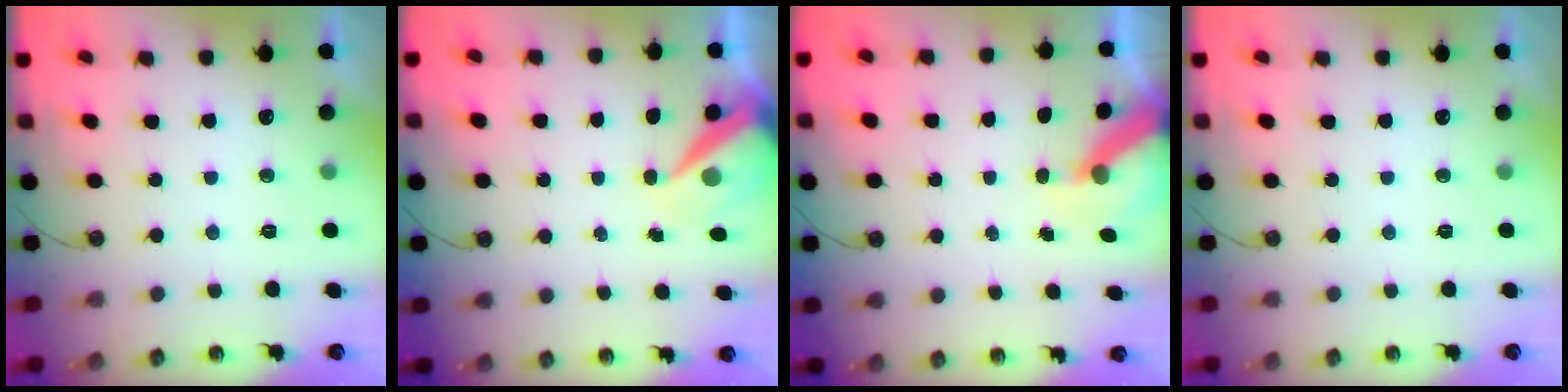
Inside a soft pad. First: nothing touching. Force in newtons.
{"total": 8.6, "press": 8.5, "slide": 1.1}
{"total": 6.8, "press": 6.8, "slide": 0.9}
{"total": 0.0}